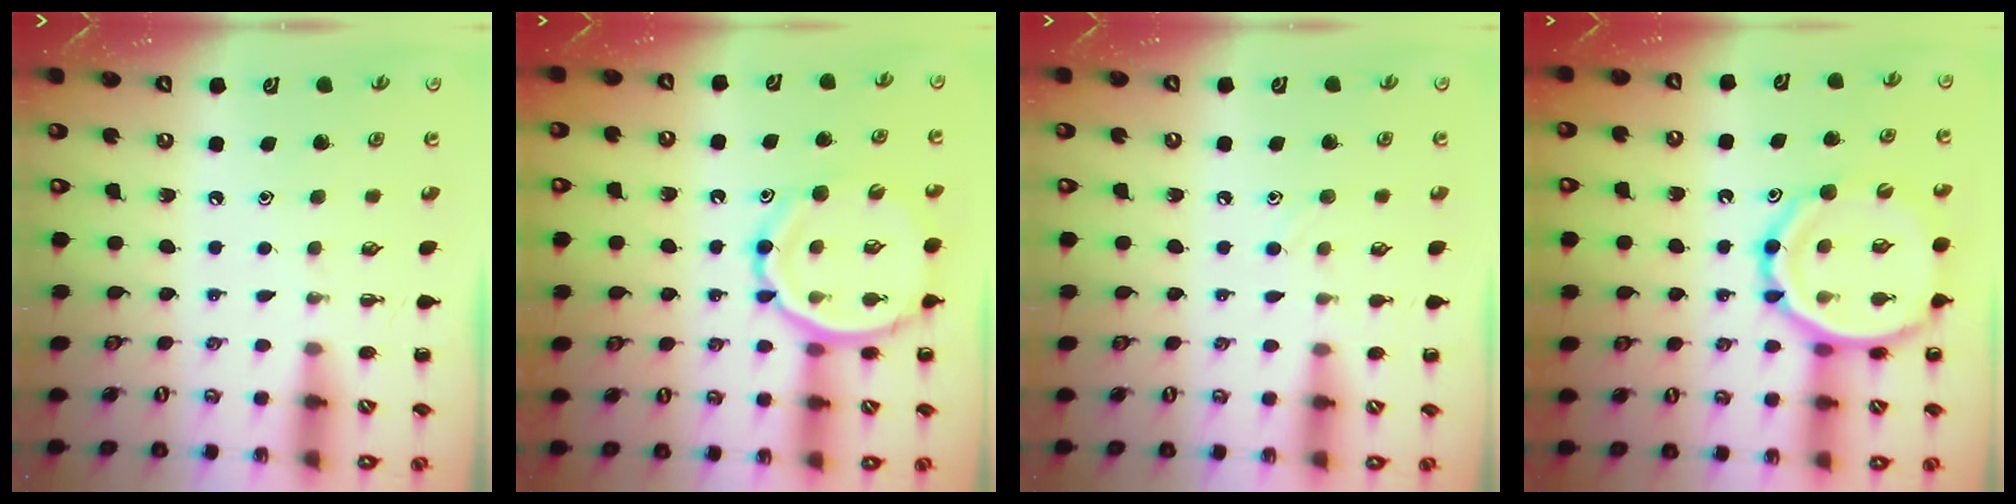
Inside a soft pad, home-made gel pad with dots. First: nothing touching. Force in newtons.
{"total": 12.9, "press": 12.4, "slide": 3.6}
{"total": 5.3, "press": 4.9, "slide": 2.0}
{"total": 17.0, "press": 16.6, "slide": 3.6}